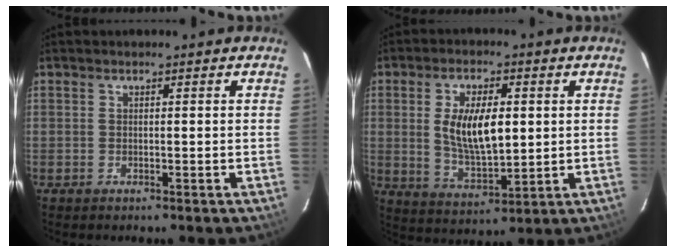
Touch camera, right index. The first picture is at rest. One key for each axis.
{"total": 11.3, "fx": 1.4, "fy": 5.1, "fz": 10.0, "tx": -0.187, "ty": -0.004, "tz": 0.035}